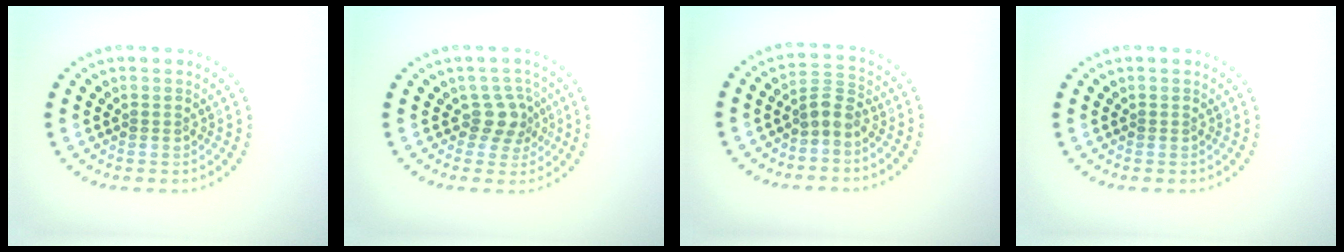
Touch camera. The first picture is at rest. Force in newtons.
{"total": 2.5, "press": 1.9, "slide": 1.6}
{"total": 2.1, "press": 1.7, "slide": 1.2}
{"total": 0.0}